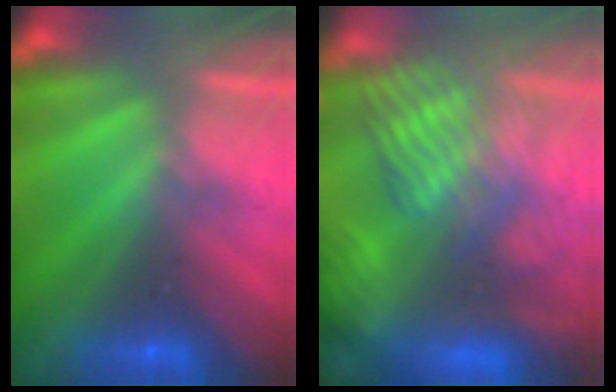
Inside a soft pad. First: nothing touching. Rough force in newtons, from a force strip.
{"total": 9.5}